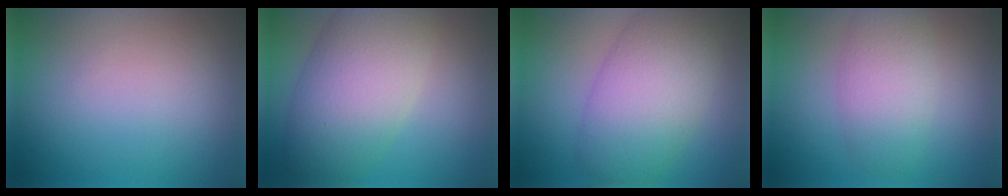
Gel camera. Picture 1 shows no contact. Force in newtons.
{"total": 9.0, "press": 9.0, "slide": 0.4}
{"total": 7.9, "press": 7.9, "slide": 0.6}
{"total": 4.6, "press": 4.6, "slide": 0.3}